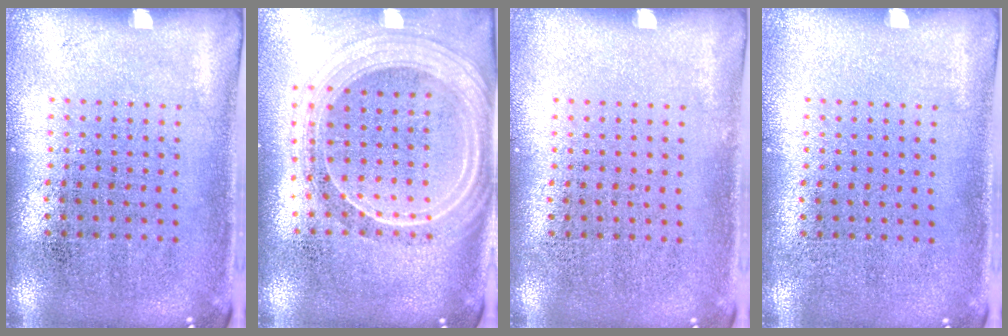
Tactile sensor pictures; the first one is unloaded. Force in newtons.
{"total": 2.3, "press": 2.0, "slide": 1.1}
{"total": 0.0}
{"total": 0.0}